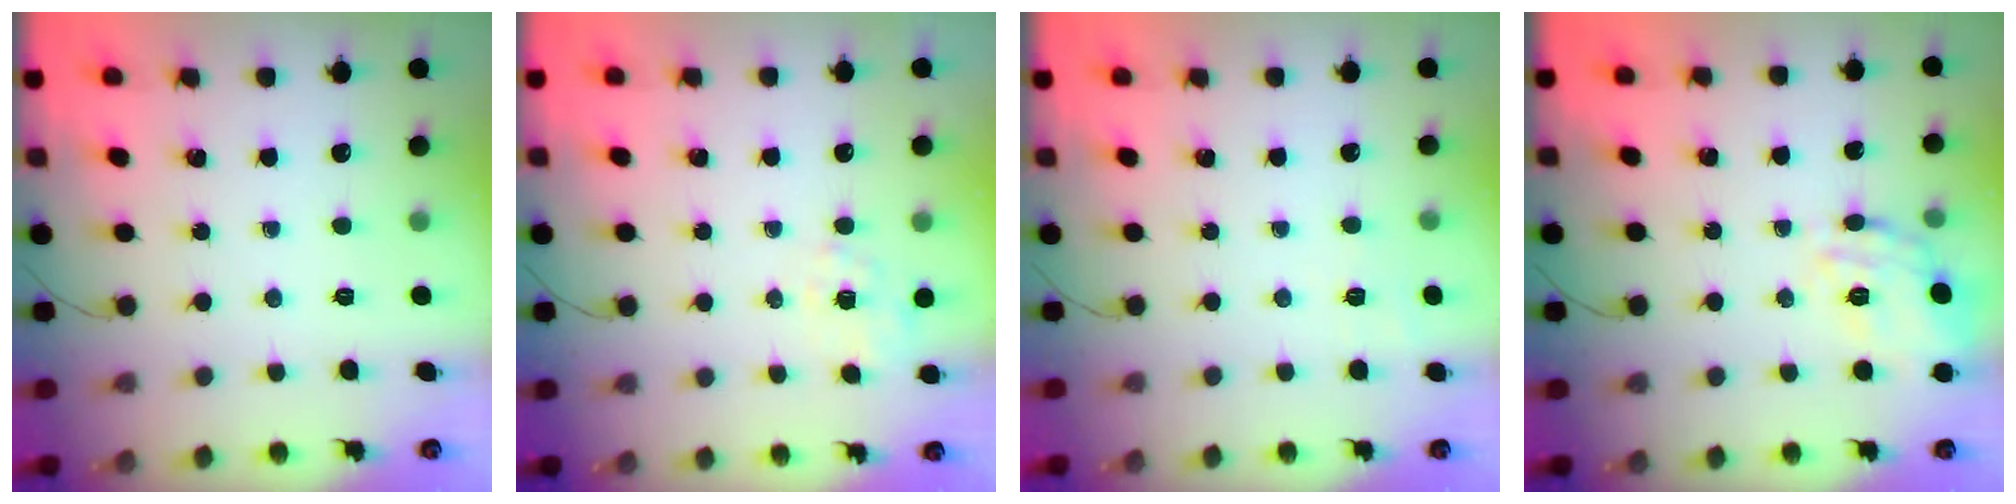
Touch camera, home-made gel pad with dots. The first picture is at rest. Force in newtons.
{"total": 2.5, "press": 1.9, "slide": 1.6}
{"total": 4.3, "press": 3.9, "slide": 1.8}
{"total": 16.9, "press": 16.9, "slide": 0.6}